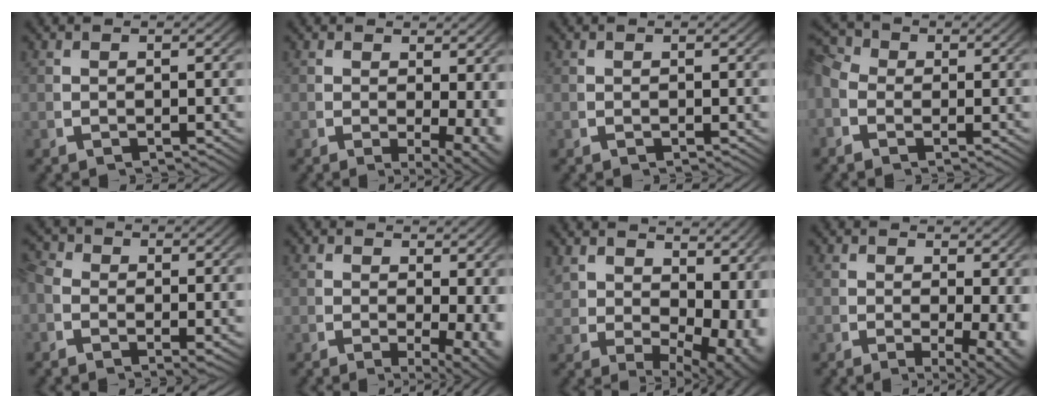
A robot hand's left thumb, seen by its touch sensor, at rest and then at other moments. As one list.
[{"total": 4.3, "force": [0.0, 2.2, 3.7], "torque": [-0.052, -0.025, 0.006]}, {"total": 0.0}, {"total": 3.6, "force": [0.1, 3.0, 2.0], "torque": [-0.051, -0.012, -0.003]}, {"total": 2.9, "force": [0.0, 2.2, 1.9], "torque": [-0.040, -0.011, -0.004]}, {"total": 4.8, "force": [0.2, 2.6, 4.0], "torque": [-0.054, -0.025, 0.009]}, {"total": 7.6, "force": [1.7, 4.1, 6.1], "torque": [-0.095, -0.035, 0.061]}, {"total": 4.9, "force": [0.0, 2.6, 4.1], "torque": [-0.056, -0.024, 0.004]}]